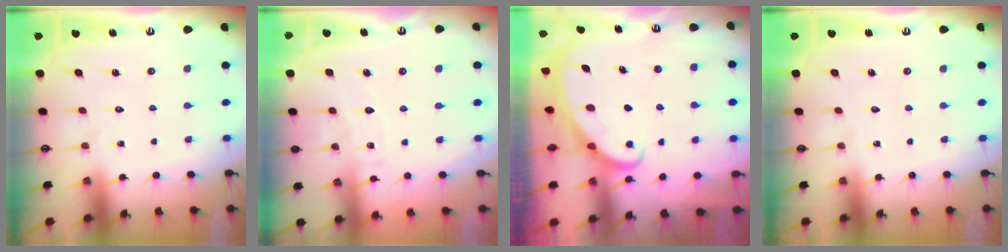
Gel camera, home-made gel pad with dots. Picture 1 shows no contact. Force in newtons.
{"total": 3.7, "press": 3.7, "slide": 0.3}
{"total": 2.1, "press": 2.1, "slide": 0.0}
{"total": 0.0}